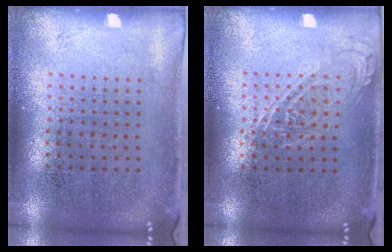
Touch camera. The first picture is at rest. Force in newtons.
{"total": 1.0, "press": 1.0, "slide": 0.1}